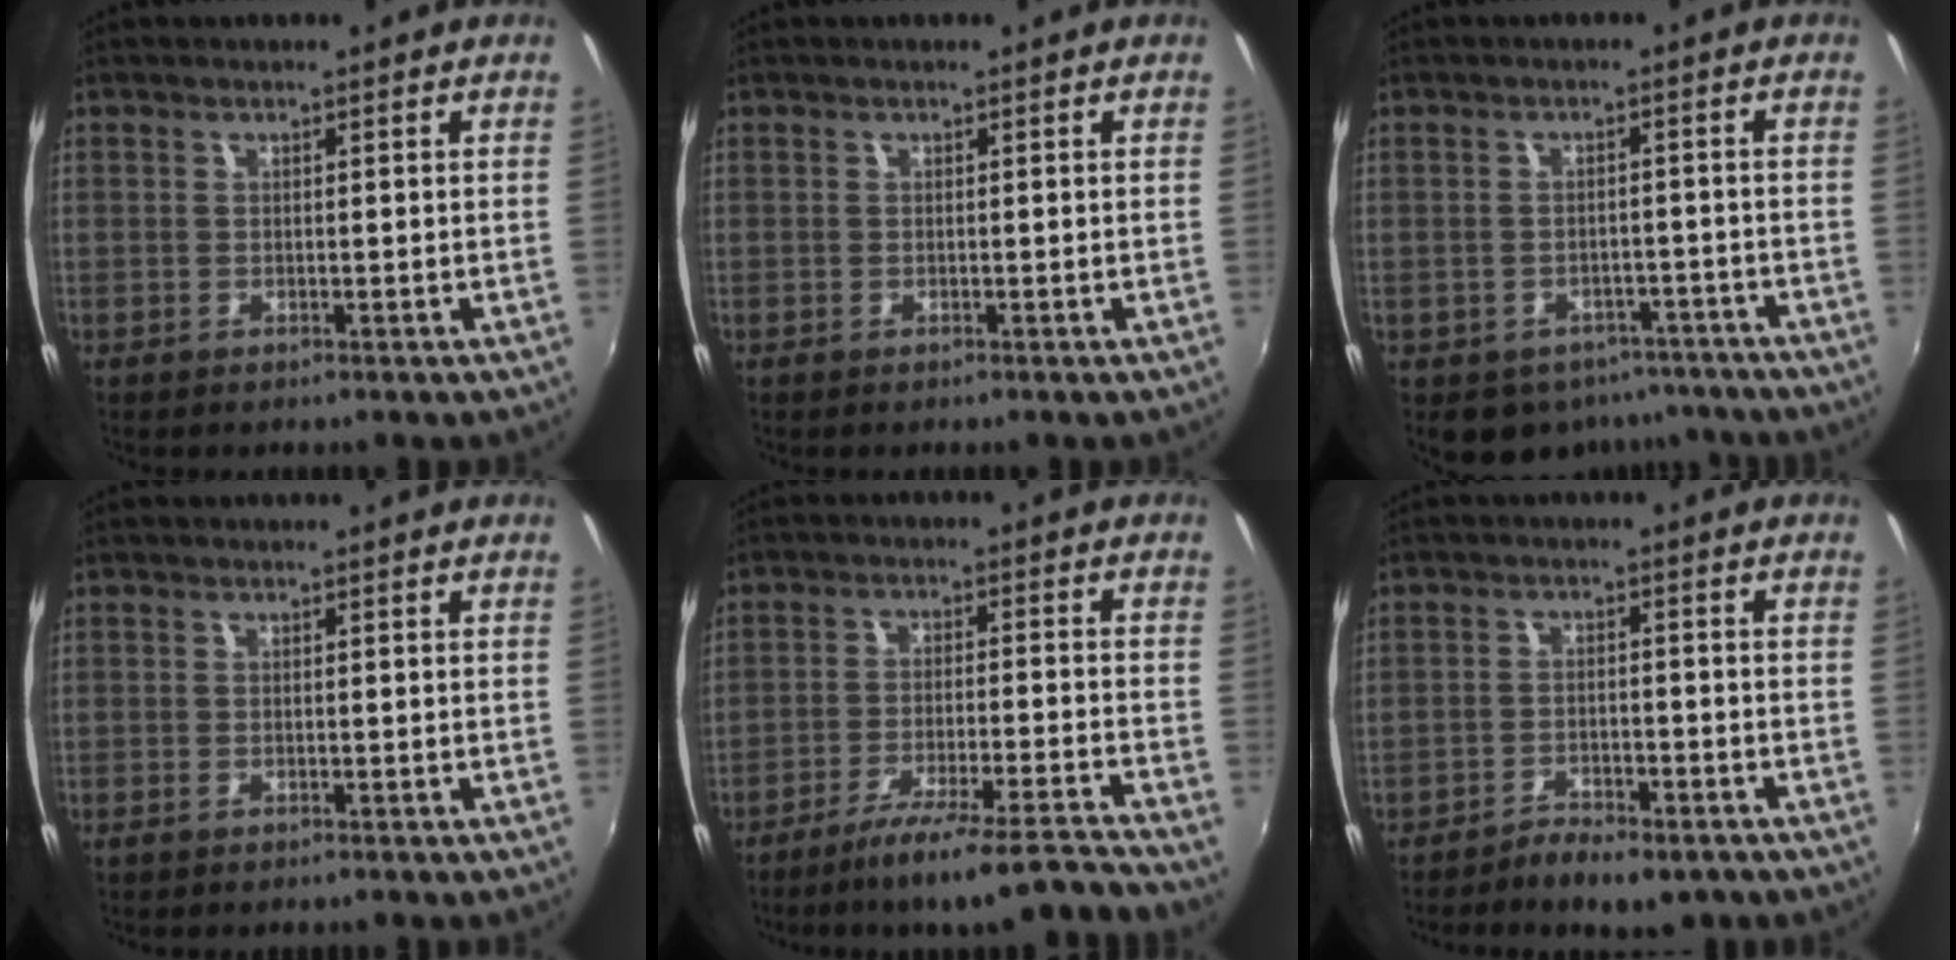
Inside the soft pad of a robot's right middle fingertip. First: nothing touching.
{"total": 0.0}
{"total": 8.9, "force": [-6.2, 5.8, 2.6], "torque": [-0.064, 0.007, -0.065]}
{"total": 0.8, "force": [-0.7, 0.2, 0.4], "torque": [-0.008, -0.003, -0.014]}
{"total": 12.3, "force": [-10.9, -1.9, 5.5], "torque": [-0.106, -0.019, -0.180]}
{"total": 6.2, "force": [-4.8, 2.3, 3.1], "torque": [-0.073, 0.000, -0.073]}